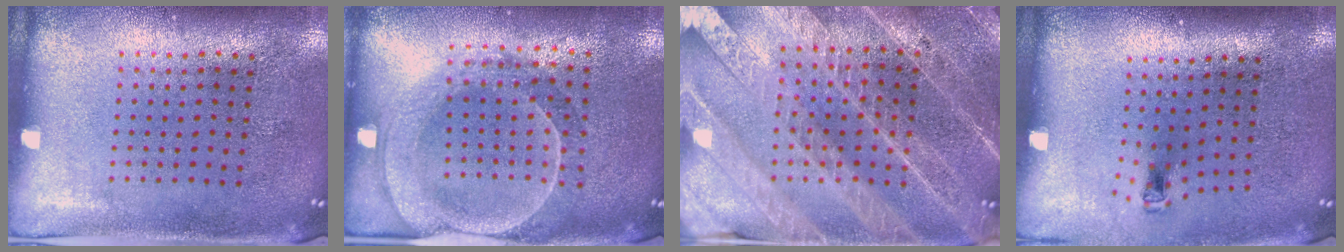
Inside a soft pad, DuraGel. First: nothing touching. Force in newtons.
{"total": 2.0, "press": 1.9, "slide": 0.7}
{"total": 4.1, "press": 3.8, "slide": 1.7}
{"total": 0.6, "press": 0.3, "slide": 0.5}